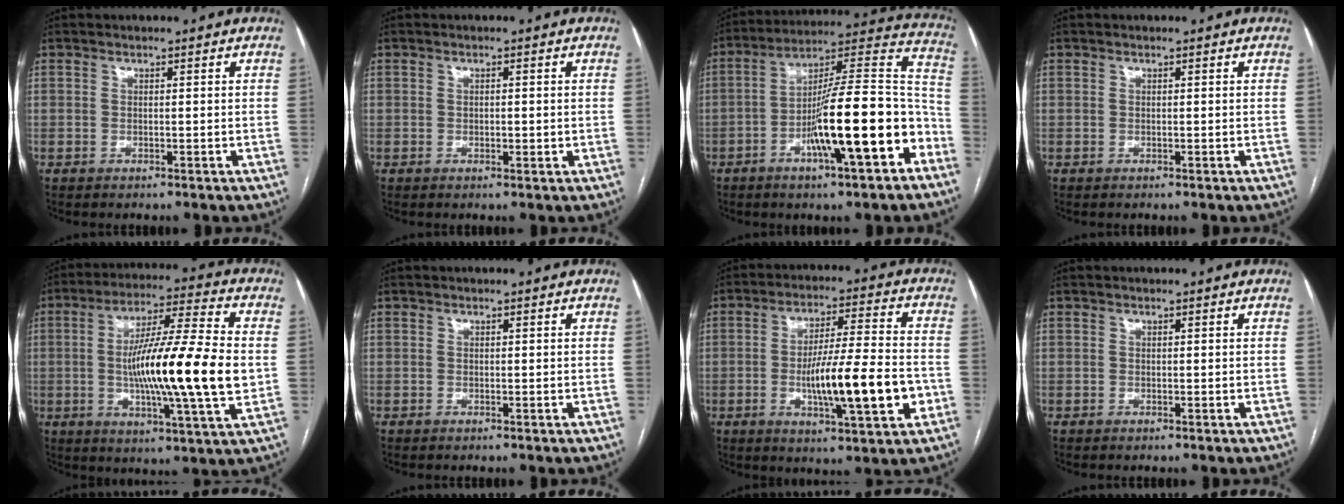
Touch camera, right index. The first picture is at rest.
{"total": 1.3, "force": [-0.1, 0.6, 1.1], "torque": [-0.019, -0.001, -0.001]}
{"total": 19.5, "force": [-7.5, 2.7, 17.8], "torque": [-0.256, 0.017, -0.117]}
{"total": 0.0}
{"total": 19.3, "force": [-0.9, 0.9, 19.2], "torque": [-0.325, -0.005, -0.022]}
{"total": 0.0}
{"total": 14.6, "force": [-3.3, 1.8, 14.1], "torque": [-0.234, -0.003, -0.051]}
{"total": 0.0}